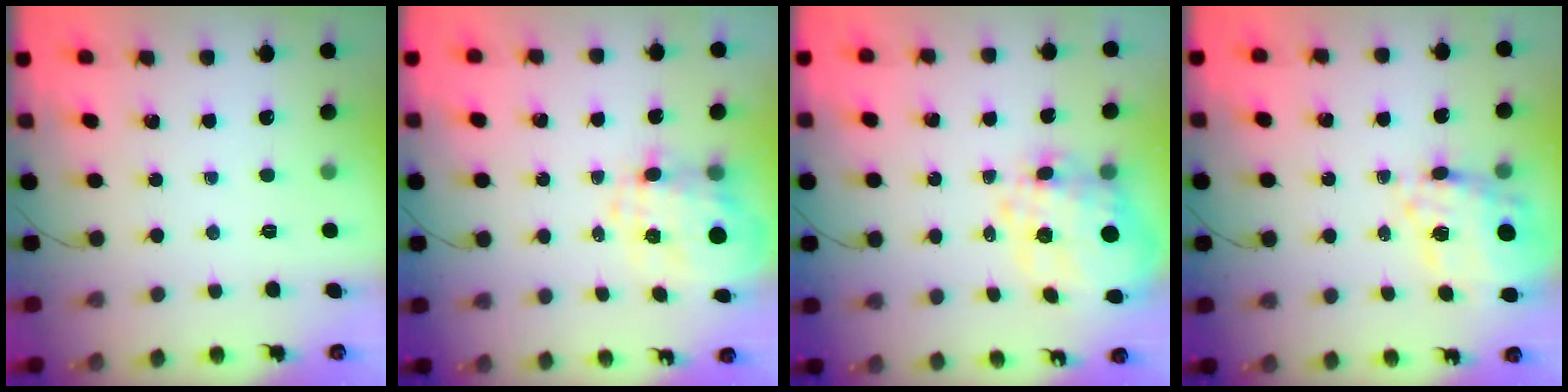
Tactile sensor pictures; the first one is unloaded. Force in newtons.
{"total": 7.0, "press": 6.8, "slide": 1.7}
{"total": 8.1, "press": 7.3, "slide": 3.3}
{"total": 11.6, "press": 10.9, "slide": 4.1}